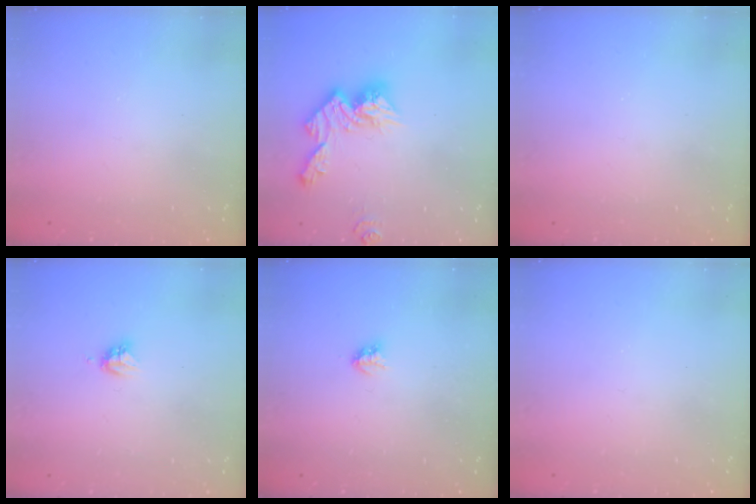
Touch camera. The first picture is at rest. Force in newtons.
{"total": 12.6, "press": 12.6, "slide": 1.0}
{"total": 0.0}
{"total": 3.7, "press": 3.7, "slide": 0.5}
{"total": 2.9, "press": 2.8, "slide": 0.4}
{"total": 0.0}